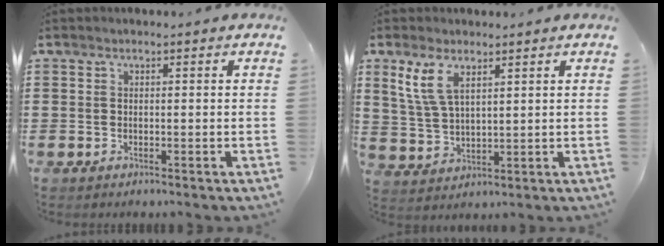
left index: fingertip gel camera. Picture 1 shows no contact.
{"total": 6.2, "force": [3.4, 2.8, 4.3], "torque": [-0.096, 0.006, 0.062]}